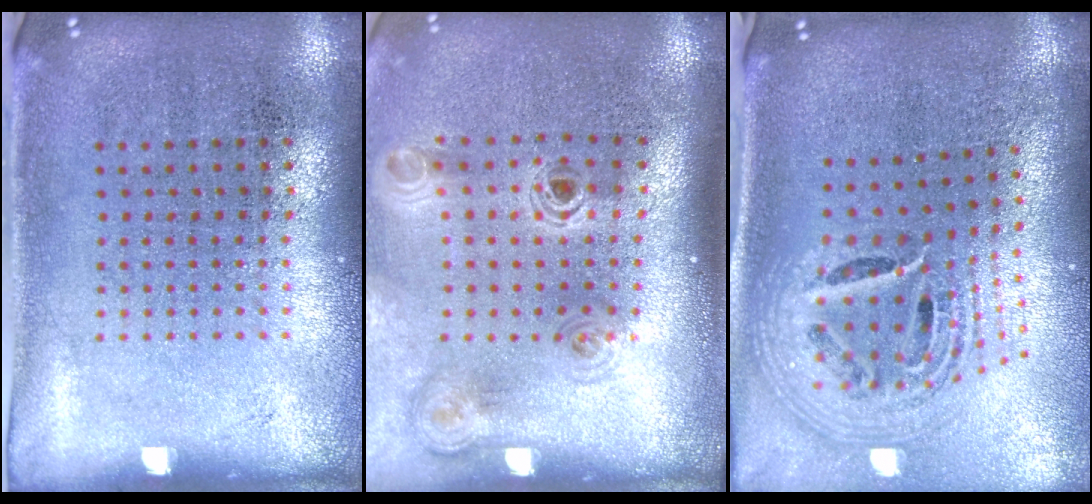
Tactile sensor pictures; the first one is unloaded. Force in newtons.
{"total": 1.3, "press": 1.2, "slide": 0.5}
{"total": 2.7, "press": 1.8, "slide": 1.9}